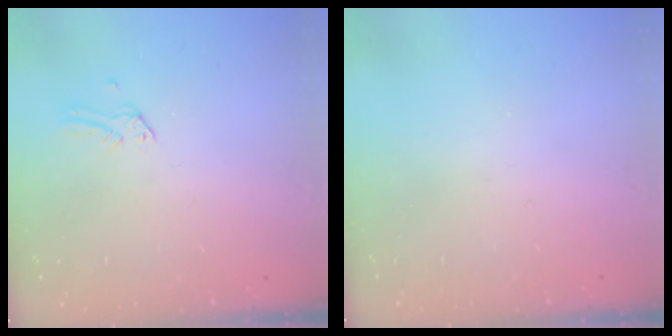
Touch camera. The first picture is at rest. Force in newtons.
{"total": 2.2, "press": 2.2, "slide": 0.0}